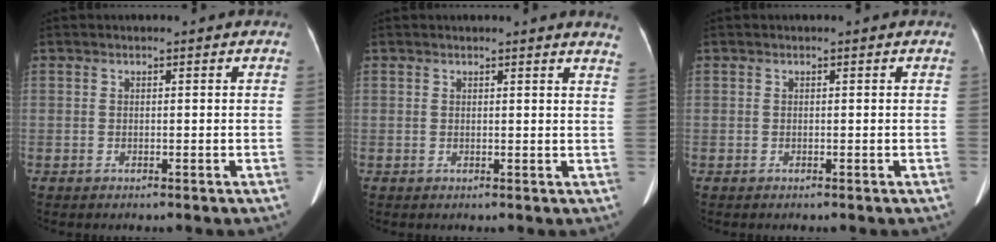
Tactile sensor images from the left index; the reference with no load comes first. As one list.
[{"total": 4.6, "force": [4.4, -0.1, 1.3], "torque": [-0.011, -0.019, 0.018]}, {"total": 0.0}]